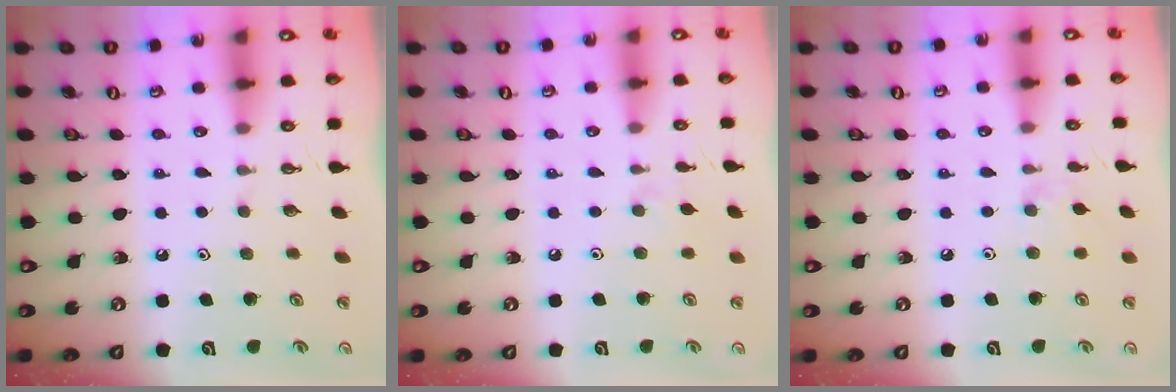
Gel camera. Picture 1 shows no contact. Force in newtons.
{"total": 3.4, "press": 3.3, "slide": 0.7}
{"total": 3.0, "press": 2.9, "slide": 0.5}